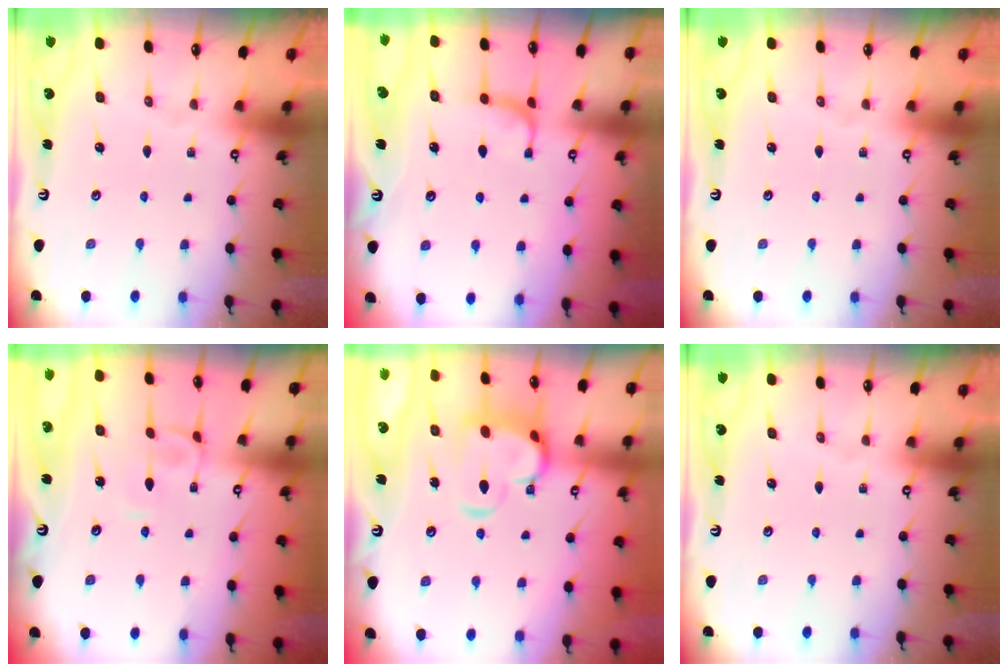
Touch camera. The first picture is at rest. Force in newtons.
{"total": 2.3, "press": 2.2, "slide": 0.8}
{"total": 0.0}
{"total": 3.7, "press": 3.7, "slide": 0.0}
{"total": 6.9, "press": 6.7, "slide": 1.6}
{"total": 0.0}